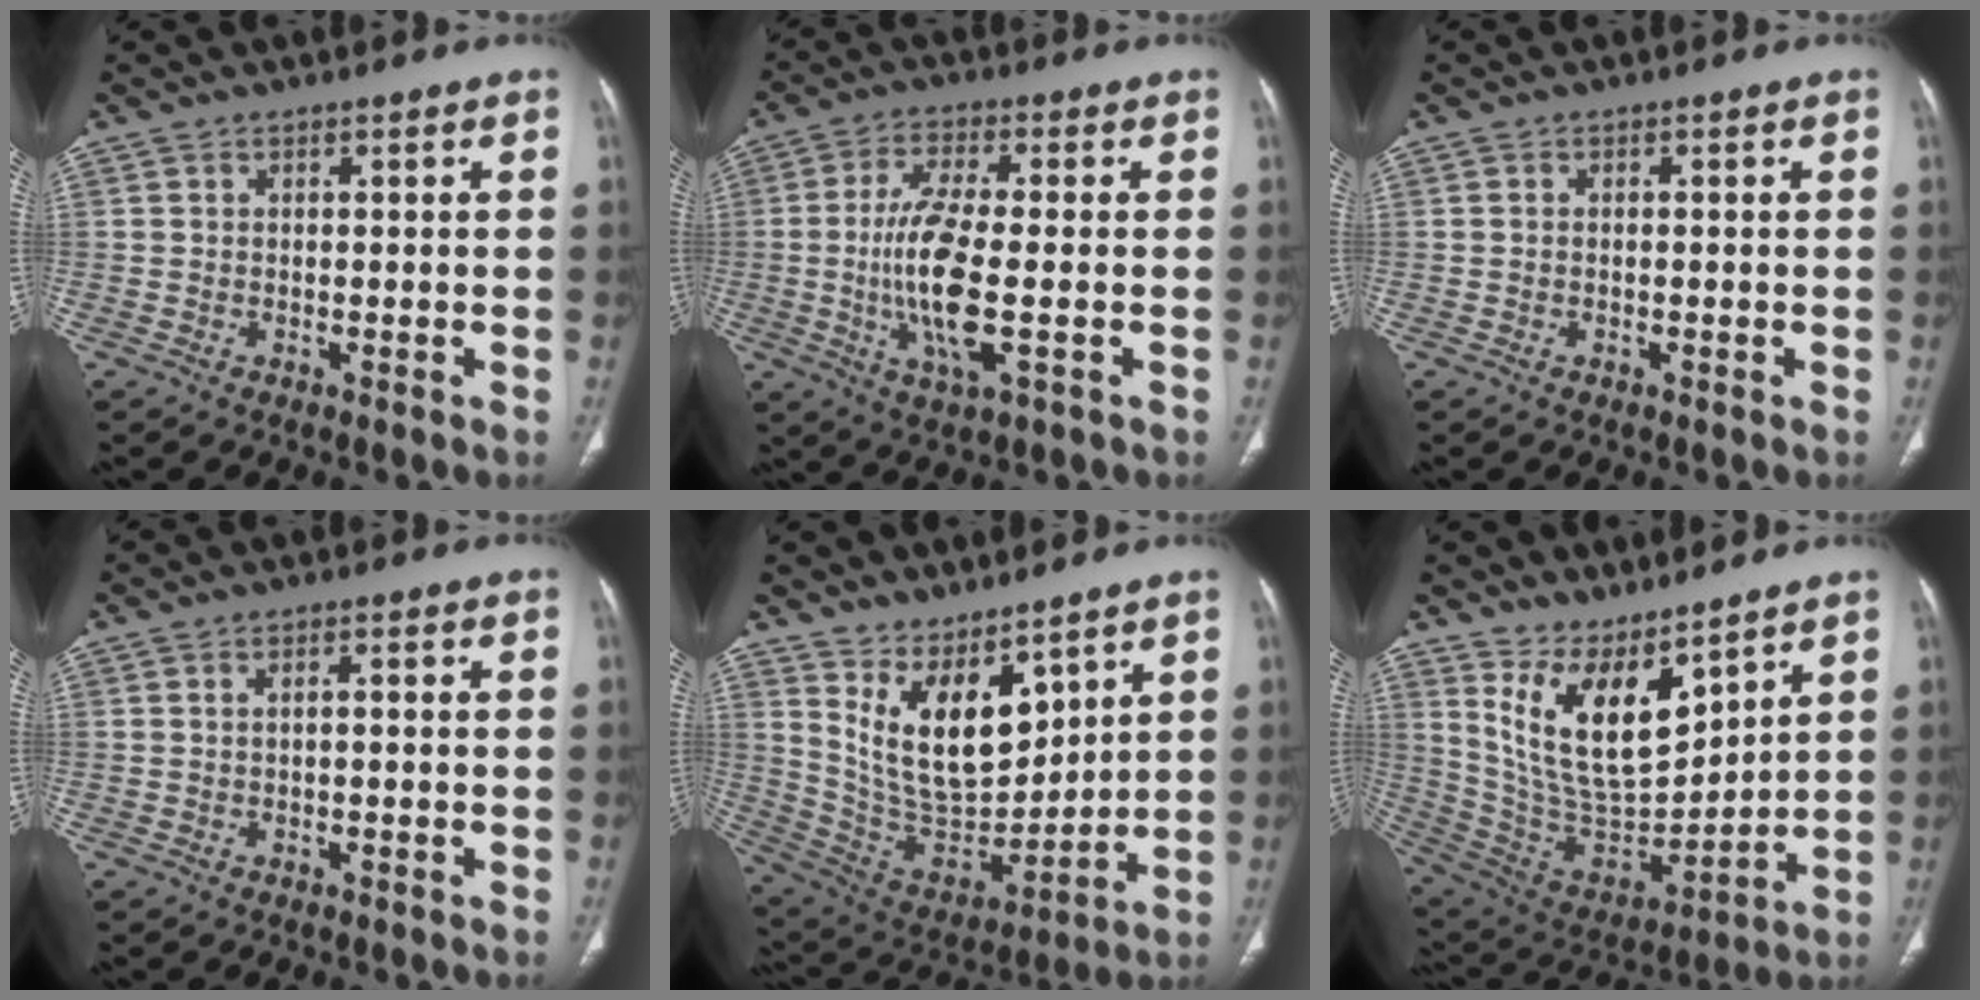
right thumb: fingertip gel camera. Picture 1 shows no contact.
{"total": 12.0, "force": [-1.5, 3.2, 11.4], "torque": [-0.238, -0.005, -0.028]}
{"total": 0.0}
{"total": 1.4, "force": [-0.1, 0.5, 1.3], "torque": [-0.027, 0.007, -0.001]}
{"total": 15.1, "force": [8.2, 7.4, 10.2], "torque": [-0.140, -0.062, 0.186]}
{"total": 16.0, "force": [9.8, 6.8, 10.6], "torque": [-0.159, -0.070, 0.216]}